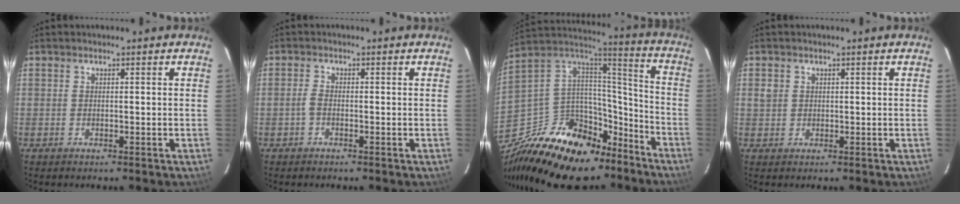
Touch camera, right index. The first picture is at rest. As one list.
[{"total": 1.4, "force": [-0.7, 0.7, 1.0], "torque": [-0.026, 0.004, -0.018]}, {"total": 26.9, "force": [-17.5, 14.5, 14.3], "torque": [-0.293, 0.034, -0.270]}, {"total": 1.9, "force": [0.4, 1.8, 0.6], "torque": [-0.013, 0.006, 0.005]}]